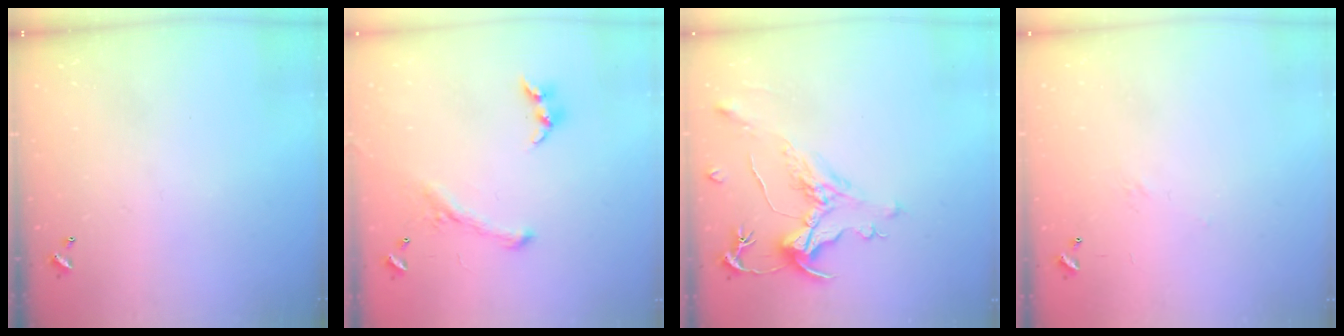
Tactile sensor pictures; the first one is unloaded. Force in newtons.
{"total": 1.1, "press": 0.0, "slide": 1.1}
{"total": 1.2, "press": 0.7, "slide": 1.0}
{"total": 7.3, "press": 7.2, "slide": 0.9}